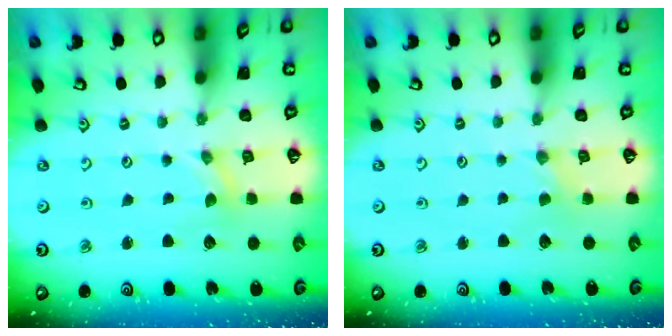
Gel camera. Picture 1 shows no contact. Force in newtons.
{"total": 0.0}